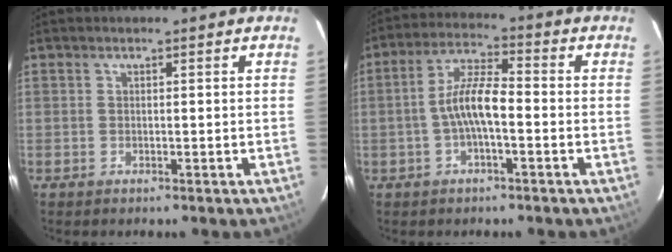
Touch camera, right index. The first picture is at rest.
{"total": 7.4, "force": [-1.8, 1.8, 6.9], "torque": [-0.142, 0.015, -0.033]}